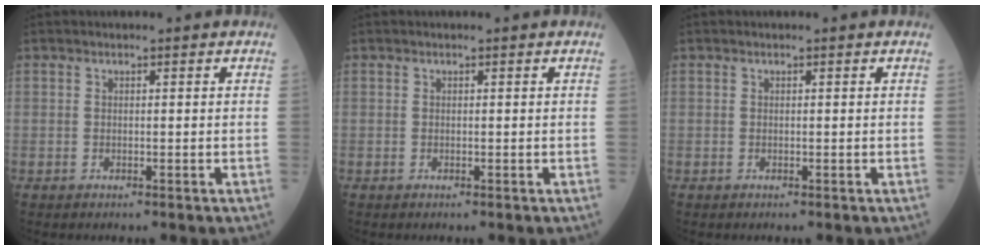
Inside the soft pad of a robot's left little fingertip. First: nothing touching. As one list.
[{"total": 0.0}, {"total": 0.0}]